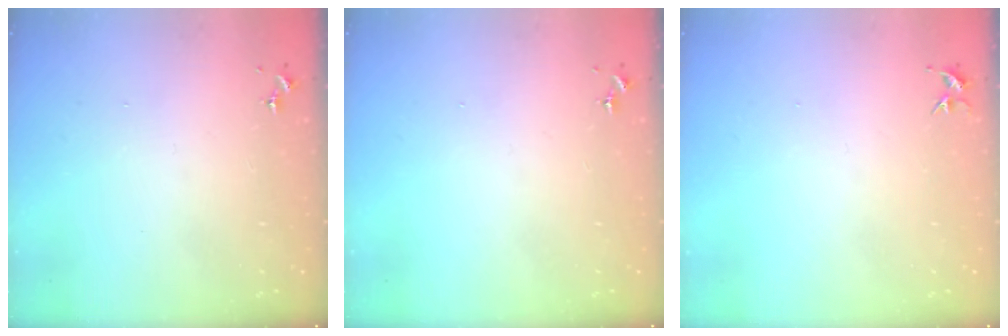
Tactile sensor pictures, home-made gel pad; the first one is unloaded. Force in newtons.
{"total": 0.0}
{"total": 3.7, "press": 3.7, "slide": 0.4}